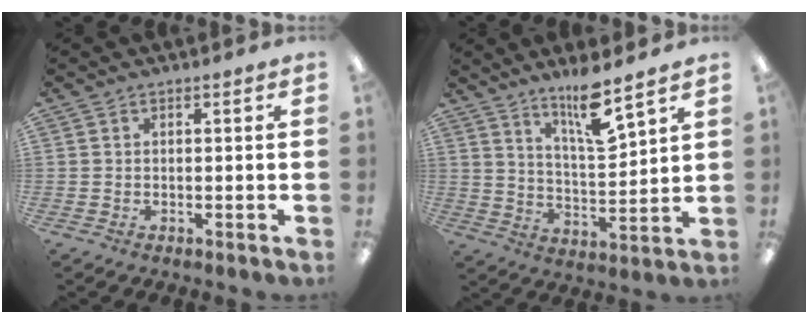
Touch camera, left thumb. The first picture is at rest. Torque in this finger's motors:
{"motor_torque": [-0.09, 0.03, 0.09, 0.01, 0.11]}